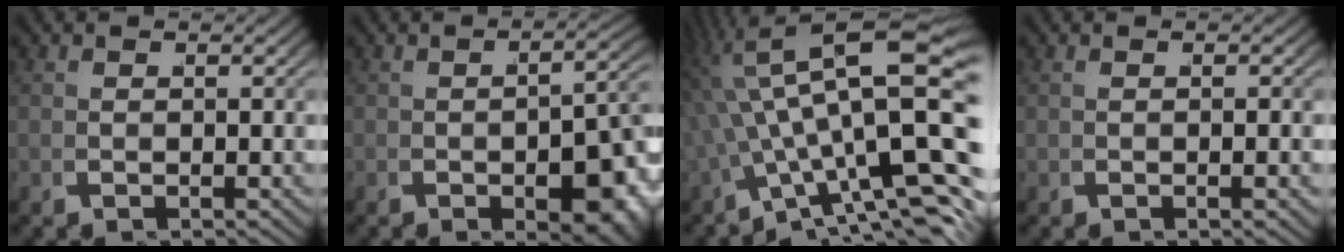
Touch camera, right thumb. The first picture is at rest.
{"total": 7.3, "force": [-1.6, 3.4, 6.2], "torque": [-0.077, -0.007, -0.016]}
{"total": 14.0, "force": [2.1, 7.3, 11.8], "torque": [-0.195, -0.026, 0.053]}
{"total": 0.9, "force": [-0.2, -0.1, 0.9], "torque": [-0.017, 0.008, -0.003]}